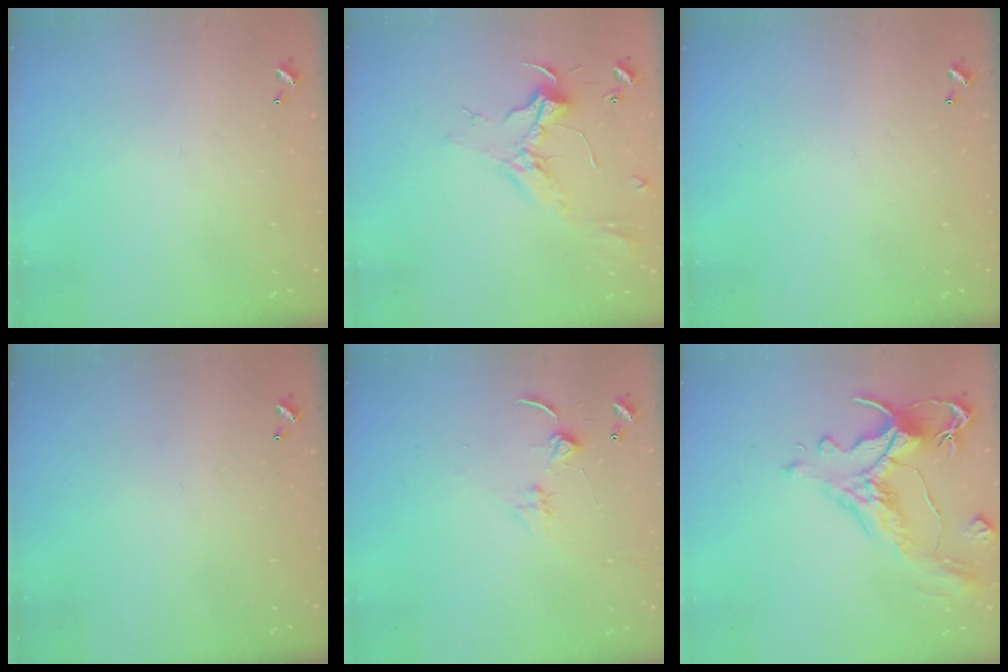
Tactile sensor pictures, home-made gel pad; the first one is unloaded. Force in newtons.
{"total": 2.4, "press": 2.3, "slide": 0.8}
{"total": 0.0}
{"total": 0.0}
{"total": 2.4, "press": 2.3, "slide": 0.4}
{"total": 1.6, "press": 0.8, "slide": 1.4}